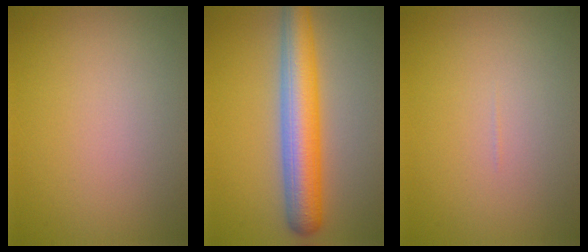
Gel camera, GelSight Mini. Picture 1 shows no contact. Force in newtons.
{"total": 7.1, "press": 7.1, "slide": 0.2}
{"total": 0.0}